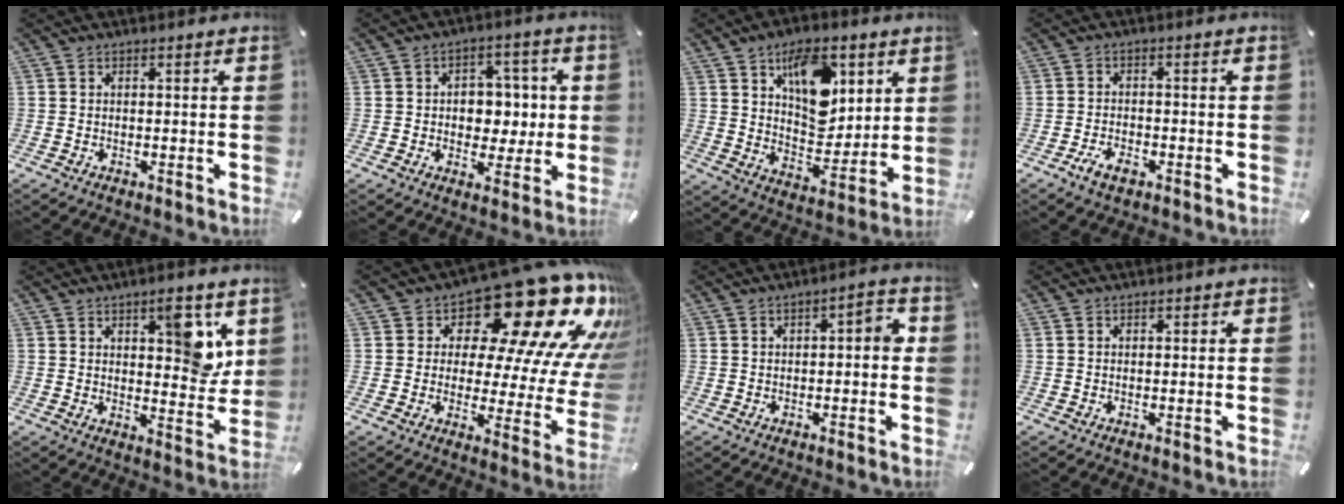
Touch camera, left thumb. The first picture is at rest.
{"total": 8.0, "force": [0.2, 6.7, 4.4], "torque": [-0.049, 0.002, 0.000]}
{"total": 15.7, "force": [7.0, 10.0, 9.9], "torque": [-0.130, -0.025, 0.125]}
{"total": 4.1, "force": [-2.4, 2.1, 2.5], "torque": [-0.052, 0.009, -0.046]}
{"total": 10.3, "force": [4.8, 4.8, 7.8], "torque": [-0.072, -0.034, 0.073]}
{"total": 23.3, "force": [15.3, 9.8, 14.6], "torque": [-0.185, -0.130, 0.246]}
{"total": 4.4, "force": [-0.8, 2.0, 3.9], "torque": [-0.051, 0.010, -0.020]}
{"total": 0.0}